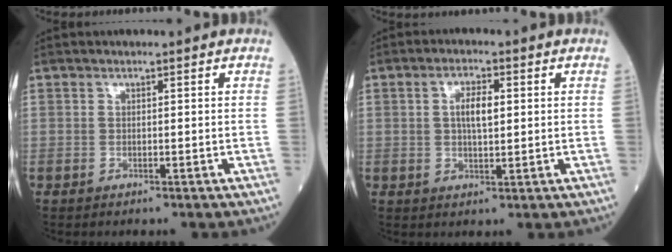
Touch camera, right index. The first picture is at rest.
{"total": 4.2, "force": [0.7, 1.3, 3.9], "torque": [-0.073, 0.006, 0.013]}